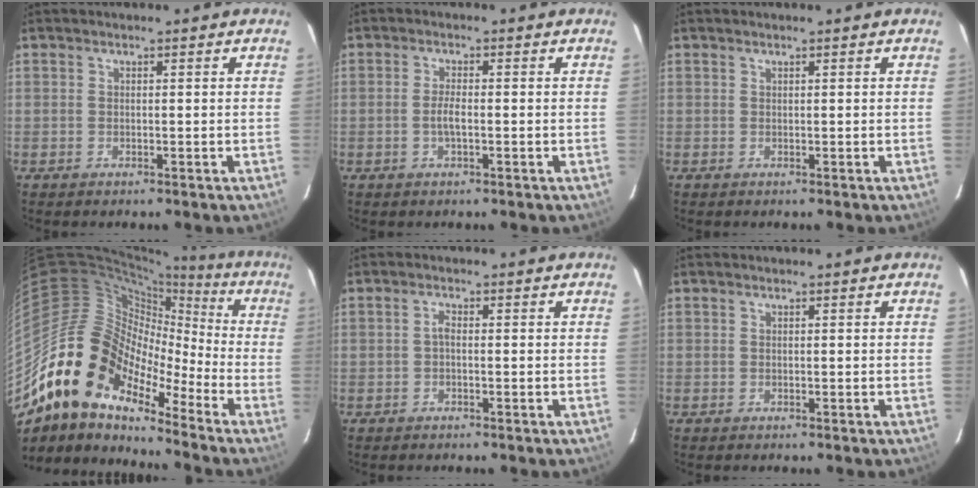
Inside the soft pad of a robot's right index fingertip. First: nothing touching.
{"total": 2.4, "force": [-0.7, 0.5, 2.3], "torque": [-0.045, -0.002, -0.012]}
{"total": 0.0}
{"total": 16.8, "force": [-10.9, 9.1, 9.0], "torque": [-0.150, 0.007, -0.225]}
{"total": 1.1, "force": [-0.3, 0.5, 0.9], "torque": [-0.018, 0.006, -0.008]}
{"total": 0.0}